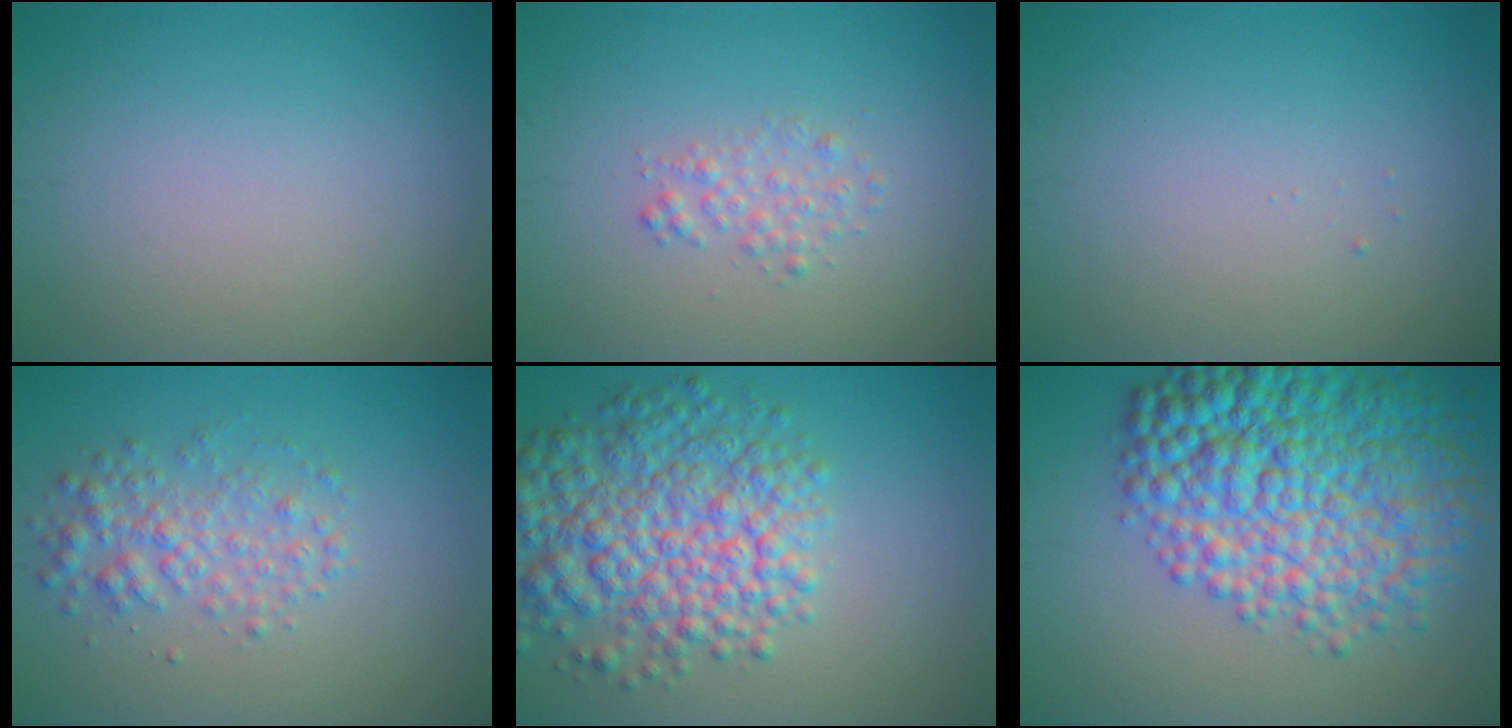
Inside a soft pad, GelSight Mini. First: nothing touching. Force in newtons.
{"total": 1.5, "press": 1.5, "slide": 0.0}
{"total": 0.0}
{"total": 3.0, "press": 3.0, "slide": 0.0}
{"total": 8.2, "press": 8.2, "slide": 0.3}
{"total": 11.5, "press": 11.5, "slide": 0.2}